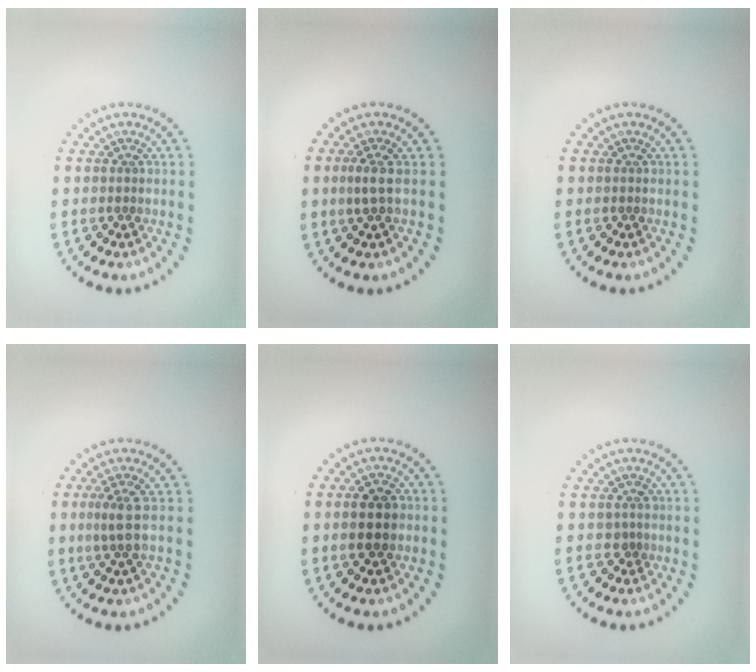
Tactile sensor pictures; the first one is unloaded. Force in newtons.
{"total": 1.4, "press": 1.2, "slide": 0.8}
{"total": 0.0}
{"total": 1.9, "press": 1.6, "slide": 1.1}
{"total": 2.9, "press": 2.9, "slide": 0.2}
{"total": 1.1, "press": 0.8, "slide": 0.7}